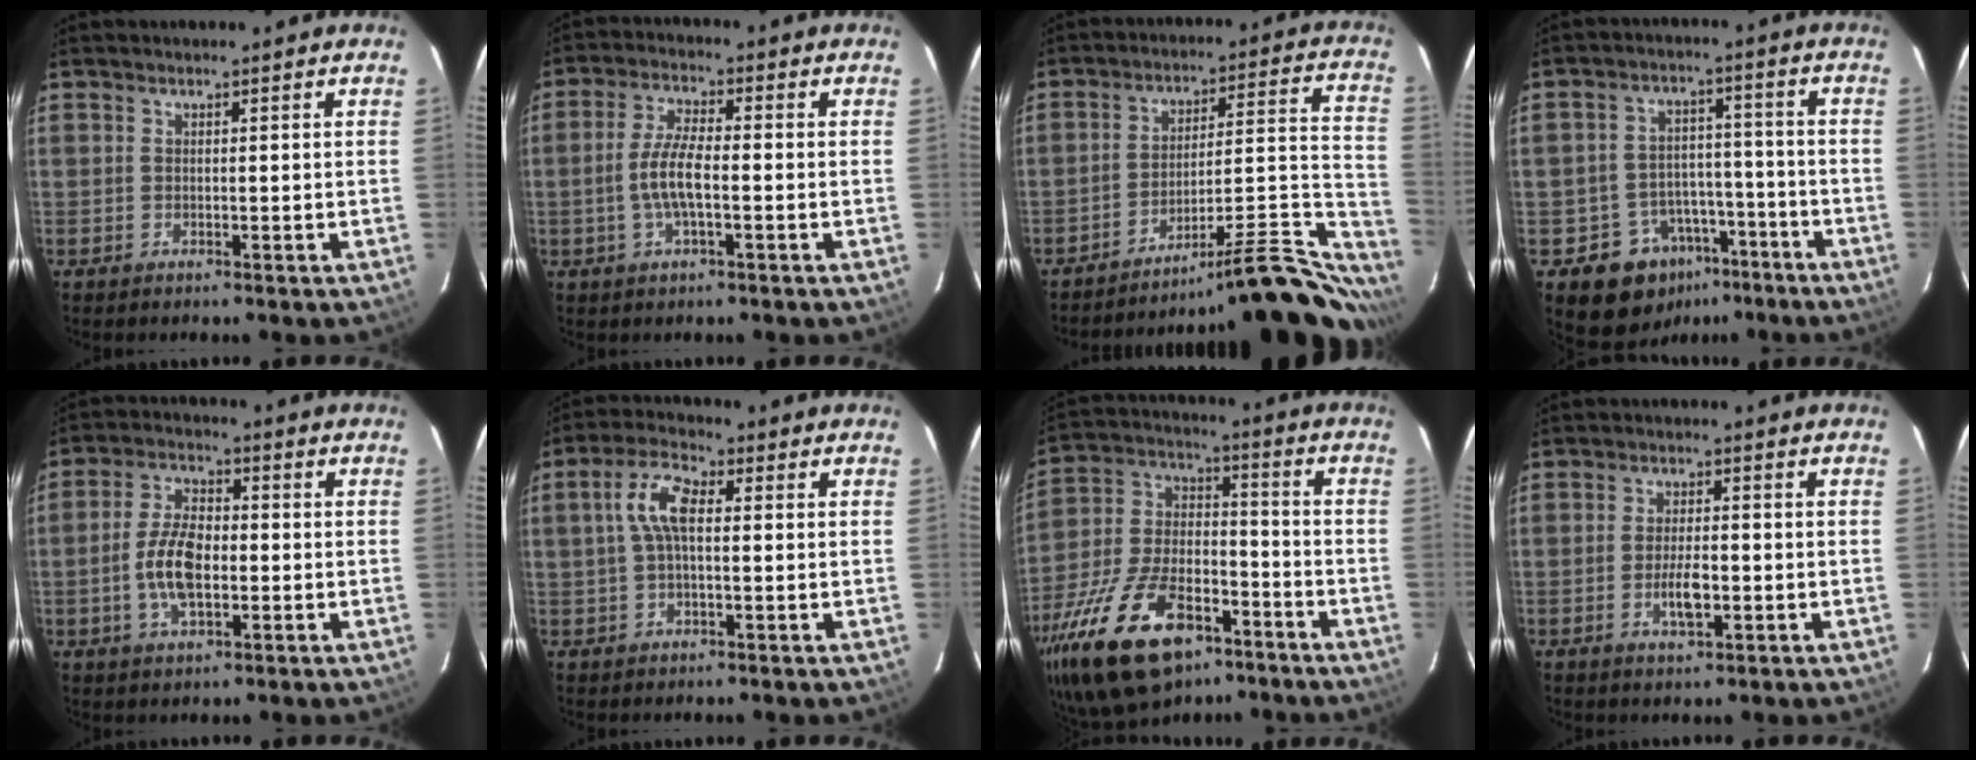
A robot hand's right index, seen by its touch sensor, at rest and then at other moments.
{"total": 6.5, "force": [-1.5, 1.8, 6.1], "torque": [-0.125, 0.003, -0.029]}
{"total": 22.6, "force": [-19.0, 1.9, 12.1], "torque": [-0.132, 0.006, -0.275]}
{"total": 11.0, "force": [-6.6, 8.4, 2.8], "torque": [-0.062, 0.037, -0.079]}
{"total": 3.7, "force": [-1.8, 1.0, 3.1], "torque": [-0.070, 0.008, -0.037]}
{"total": 6.9, "force": [0.6, 2.9, 6.2], "torque": [-0.128, 0.019, 0.011]}
{"total": 26.2, "force": [-15.4, 13.4, 16.5], "torque": [-0.343, -0.011, -0.253]}
{"total": 4.9, "force": [-1.5, 2.0, 4.2], "torque": [-0.082, -0.002, -0.025]}